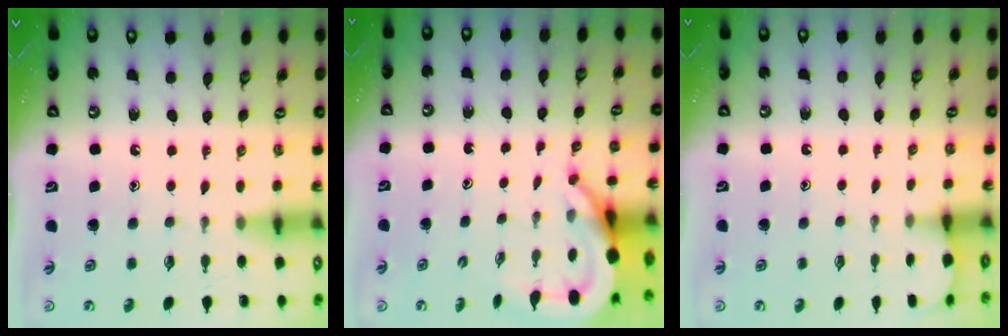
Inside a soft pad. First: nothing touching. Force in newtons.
{"total": 7.6, "press": 7.5, "slide": 1.1}
{"total": 1.9, "press": 1.9, "slide": 0.2}